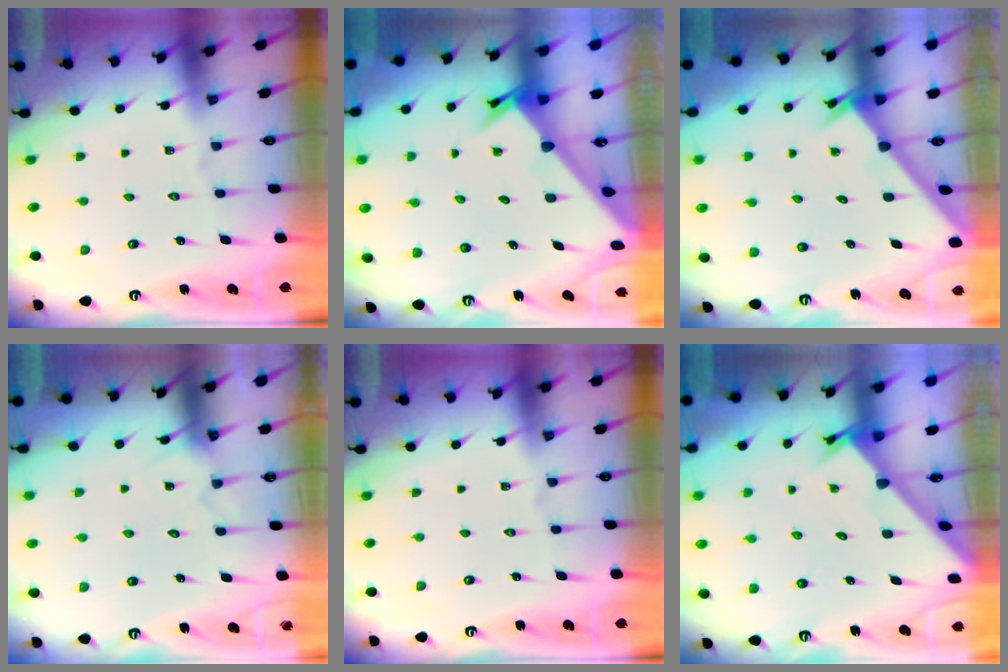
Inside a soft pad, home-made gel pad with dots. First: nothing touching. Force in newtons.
{"total": 3.4, "press": 3.3, "slide": 0.3}
{"total": 2.3, "press": 2.3, "slide": 0.2}
{"total": 6.8, "press": 6.8, "slide": 0.5}
{"total": 0.0}
{"total": 2.2, "press": 2.2, "slide": 0.1}